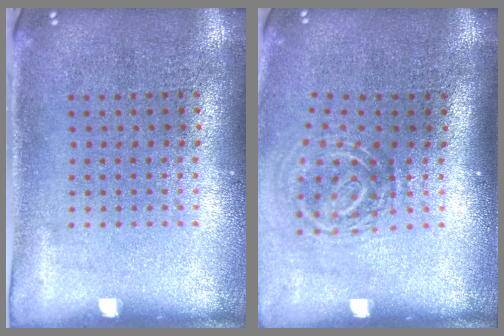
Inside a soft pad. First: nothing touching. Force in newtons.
{"total": 1.8, "press": 1.2, "slide": 1.3}